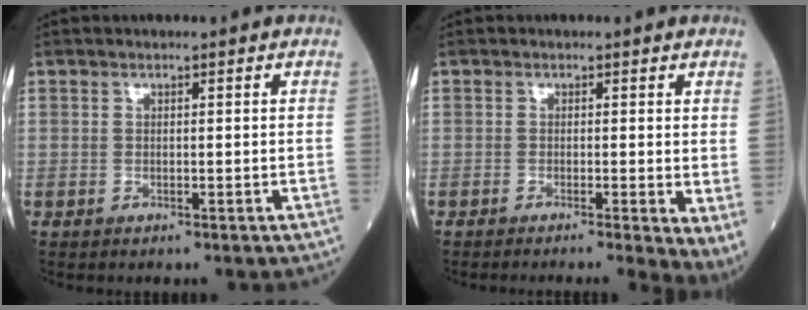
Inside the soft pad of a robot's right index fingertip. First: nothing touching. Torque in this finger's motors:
{"motor_torque": [0.86, -0.94, 1.05, 0.19]}